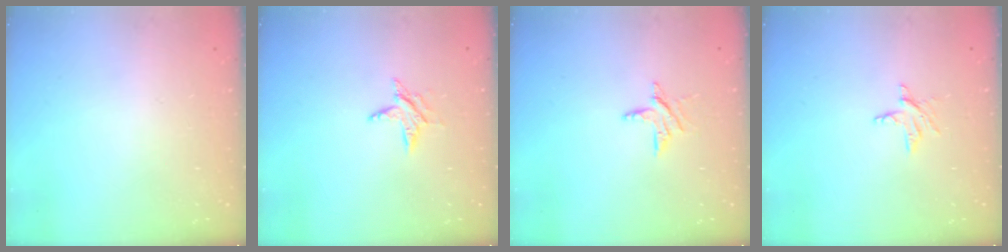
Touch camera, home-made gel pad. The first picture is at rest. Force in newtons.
{"total": 5.8, "press": 5.8, "slide": 0.5}
{"total": 6.5, "press": 6.5, "slide": 0.7}
{"total": 3.5, "press": 3.5, "slide": 0.4}